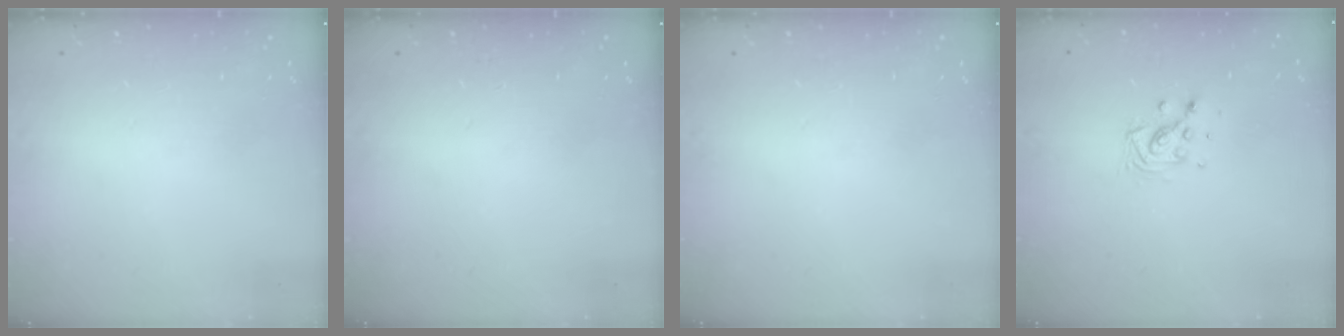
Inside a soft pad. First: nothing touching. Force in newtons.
{"total": 0.0}
{"total": 0.0}
{"total": 6.7, "press": 6.3, "slide": 2.3}